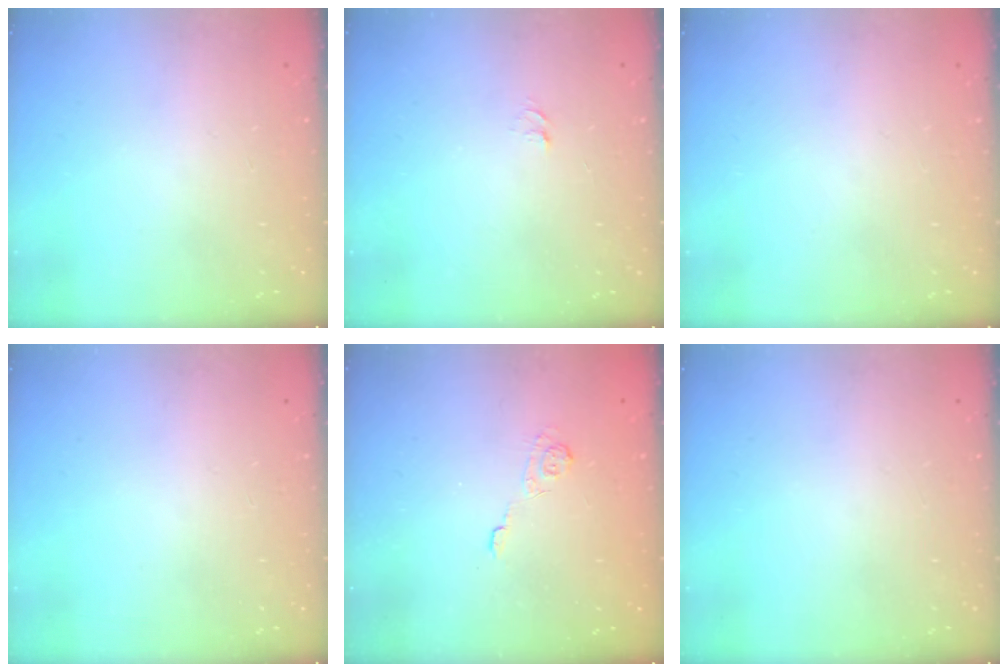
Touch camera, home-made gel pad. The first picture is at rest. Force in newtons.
{"total": 3.7, "press": 3.7, "slide": 0.3}
{"total": 0.0}
{"total": 0.0}
{"total": 3.0, "press": 2.6, "slide": 1.4}
{"total": 0.0}